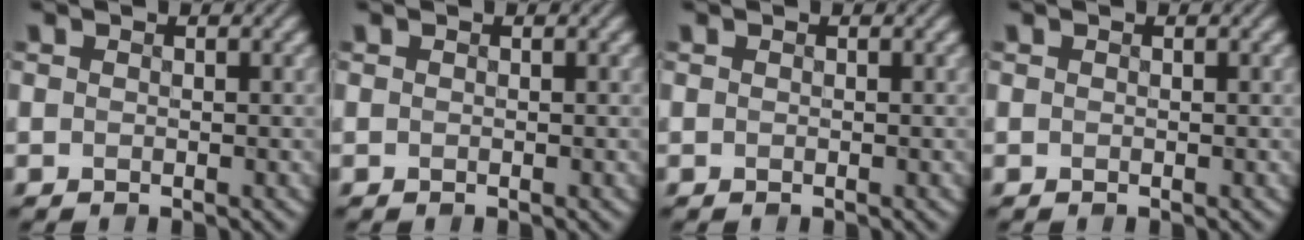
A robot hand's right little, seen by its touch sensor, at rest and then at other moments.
{"total": 0.0}
{"total": 0.0}
{"total": 0.0}